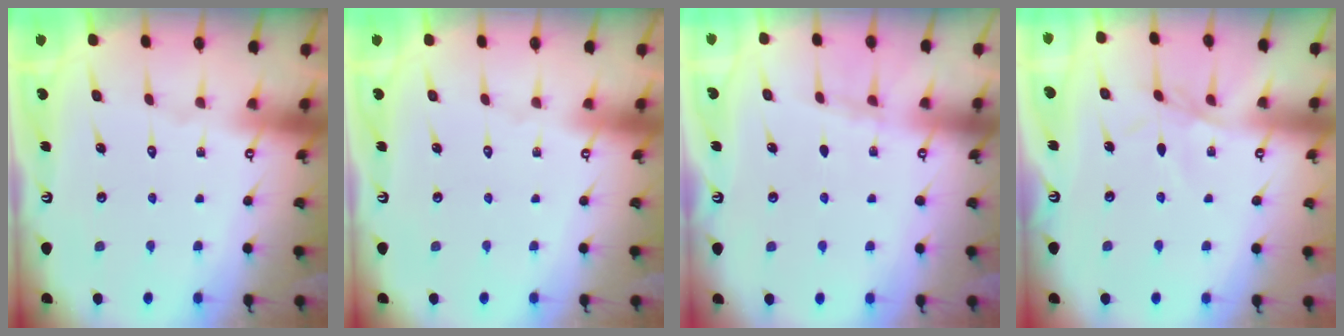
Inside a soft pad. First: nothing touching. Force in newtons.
{"total": 0.0}
{"total": 3.2, "press": 3.0, "slide": 1.0}
{"total": 2.5, "press": 2.5, "slide": 0.6}